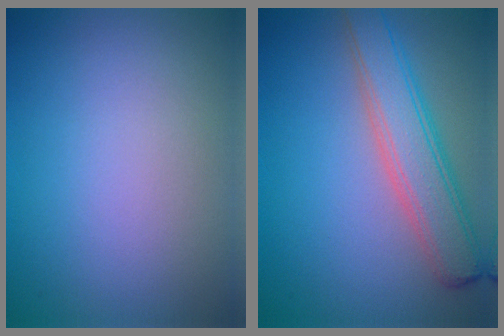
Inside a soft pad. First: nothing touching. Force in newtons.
{"total": 5.3, "press": 5.3, "slide": 0.1}